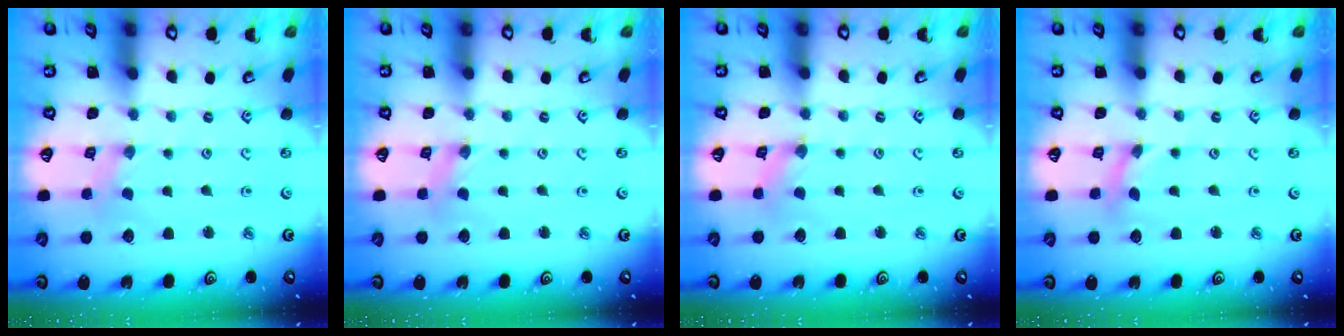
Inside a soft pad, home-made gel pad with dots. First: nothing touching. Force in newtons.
{"total": 1.3, "press": 1.2, "slide": 0.3}
{"total": 1.2, "press": 1.2, "slide": 0.3}
{"total": 0.8, "press": 0.8, "slide": 0.1}